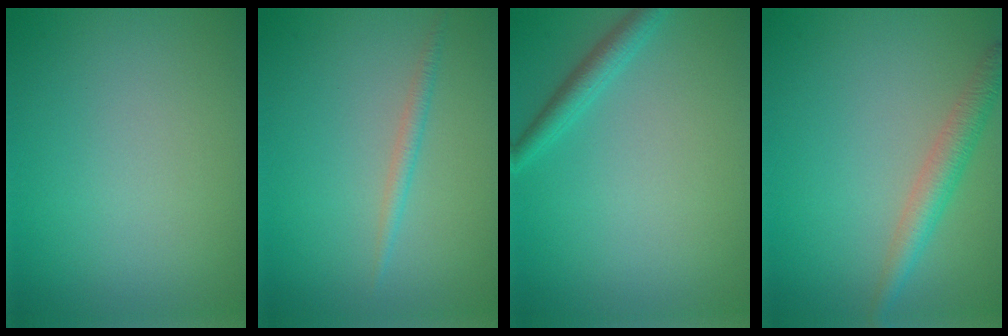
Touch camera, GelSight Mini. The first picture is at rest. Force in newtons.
{"total": 1.2, "press": 1.2, "slide": 0.1}
{"total": 2.0, "press": 2.0, "slide": 0.1}
{"total": 2.9, "press": 2.9, "slide": 0.1}